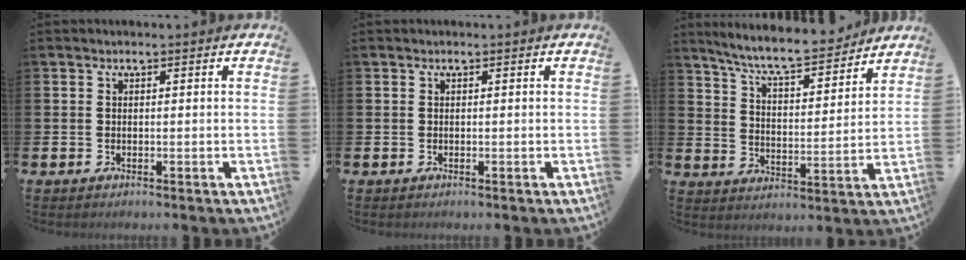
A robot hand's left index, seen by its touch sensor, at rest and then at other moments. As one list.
[{"total": 0.0}, {"total": 8.1, "force": [7.5, 1.0, 2.9], "torque": [-0.078, -0.051, 0.129]}]